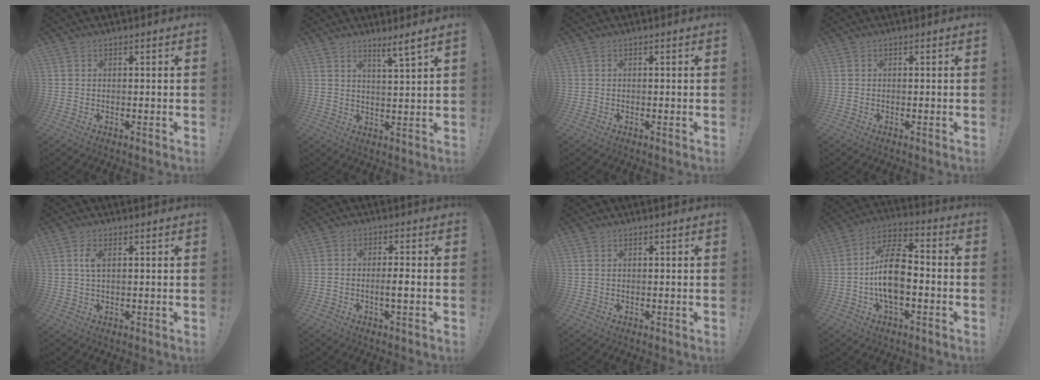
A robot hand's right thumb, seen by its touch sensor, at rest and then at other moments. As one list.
[{"total": 5.0, "force": [3.8, -0.7, 3.2], "torque": [-0.037, -0.033, 0.057]}, {"total": 0.0}, {"total": 0.0}, {"total": 3.2, "force": [0.7, 1.0, 2.9], "torque": [-0.052, 0.001, 0.009]}, {"total": 4.0, "force": [-1.5, 0.7, 3.7], "torque": [-0.067, 0.007, -0.026]}, {"total": 0.7, "force": [0.3, 0.4, 0.5], "torque": [-0.015, 0.003, 0.007]}, {"total": 14.7, "force": [-2.9, 7.6, 12.2], "torque": [-0.229, 0.020, -0.051]}]